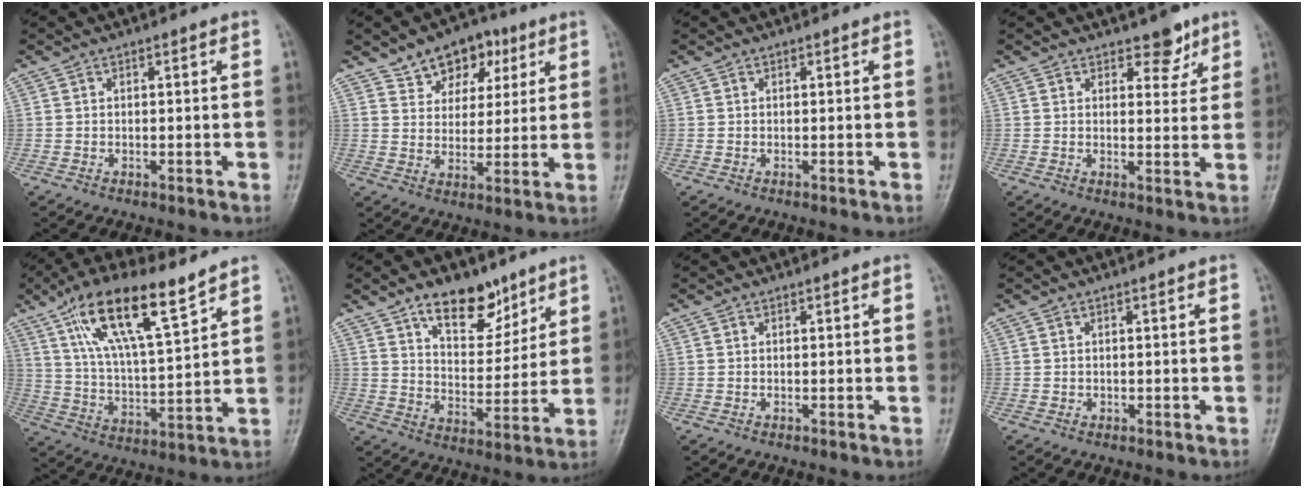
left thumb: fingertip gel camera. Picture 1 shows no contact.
{"total": 10.1, "force": [5.8, 6.9, 4.5], "torque": [-0.026, -0.021, 0.093]}
{"total": 0.0}
{"total": 4.2, "force": [3.0, 2.2, 1.9], "torque": [0.003, -0.018, 0.041]}
{"total": 16.4, "force": [10.0, 4.6, 12.2], "torque": [-0.204, -0.037, 0.190]}
{"total": 11.9, "force": [8.0, 6.2, 6.2], "torque": [-0.059, -0.054, 0.137]}
{"total": 0.0}
{"total": 0.0}